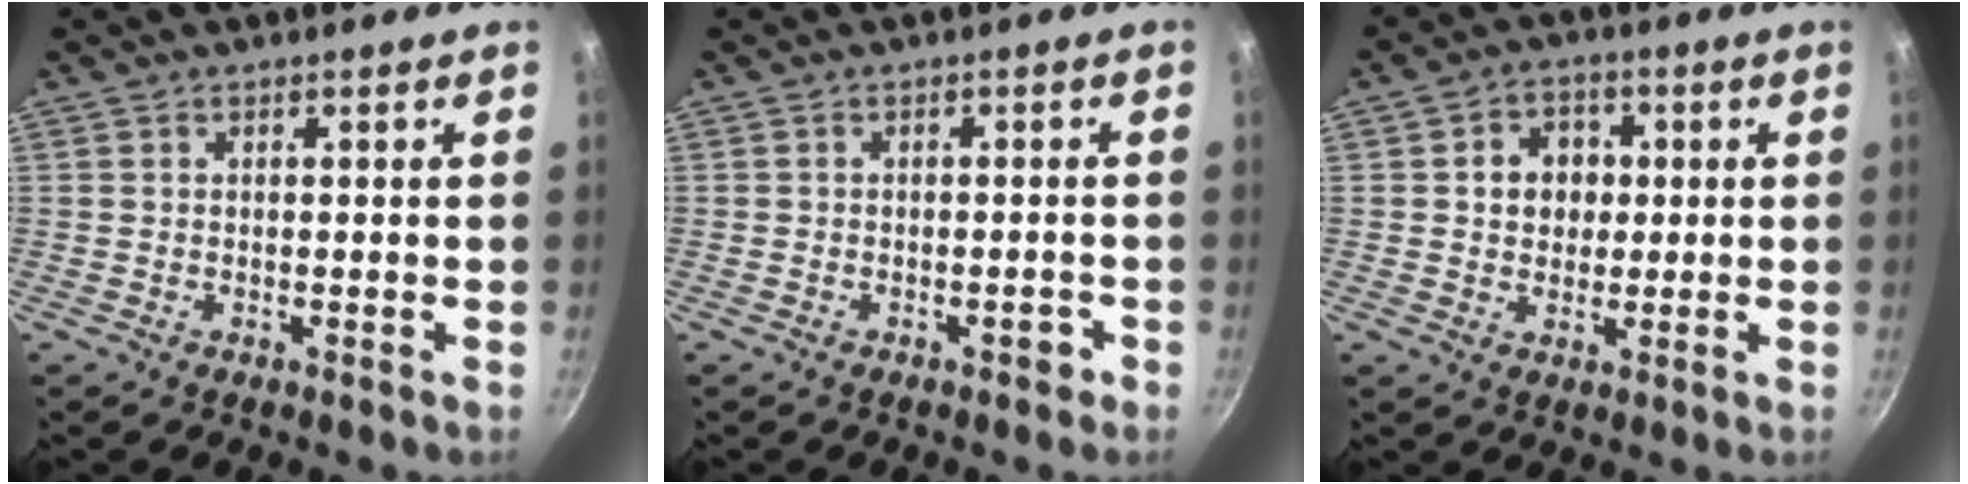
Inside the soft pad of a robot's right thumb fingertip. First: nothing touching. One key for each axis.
{"total": 1.6, "fx": -1.0, "fy": 0.8, "fz": 0.9, "tx": -0.003, "ty": 0.019, "tz": -0.006}
{"total": 6.7, "fx": 0.9, "fy": 5.7, "fz": 3.4, "tx": -0.022, "ty": 0.007, "tz": 0.006}